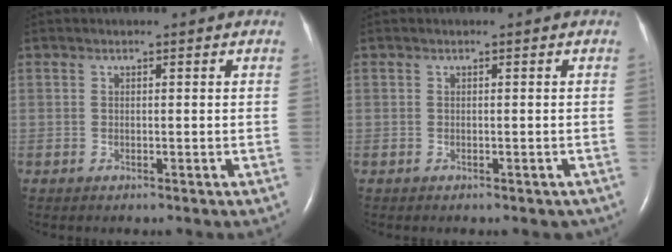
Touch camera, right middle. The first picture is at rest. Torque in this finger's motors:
{"motor_torque": [-0.06, 0.03, 0.03, 0.00]}